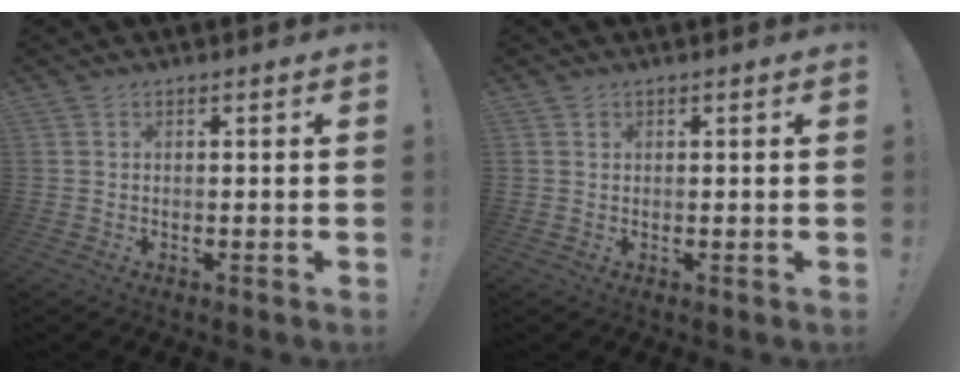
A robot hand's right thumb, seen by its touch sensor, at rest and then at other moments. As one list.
[{"total": 0.7, "force": [0.4, 0.5, 0.1], "torque": [0.004, -0.002, 0.007]}]